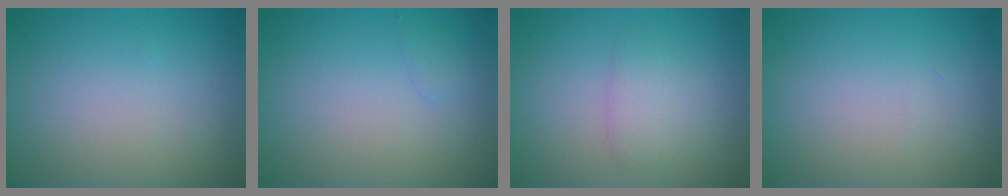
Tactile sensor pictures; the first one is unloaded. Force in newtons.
{"total": 0.6, "press": 0.6, "slide": 0.1}
{"total": 2.1, "press": 2.1, "slide": 0.1}
{"total": 0.0}